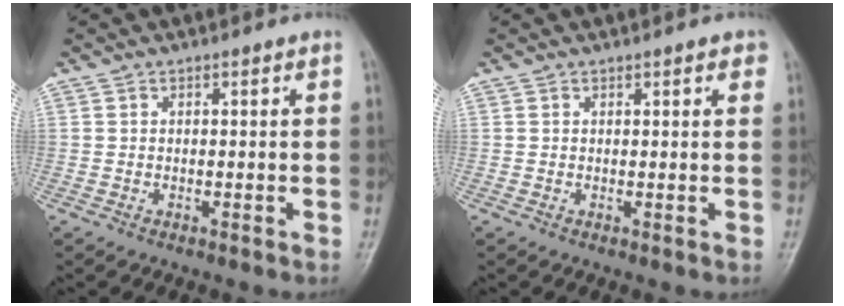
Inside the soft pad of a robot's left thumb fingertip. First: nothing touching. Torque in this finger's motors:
{"motor_torque": [-0.07, 0.01, -0.15, -0.13, 0.03]}